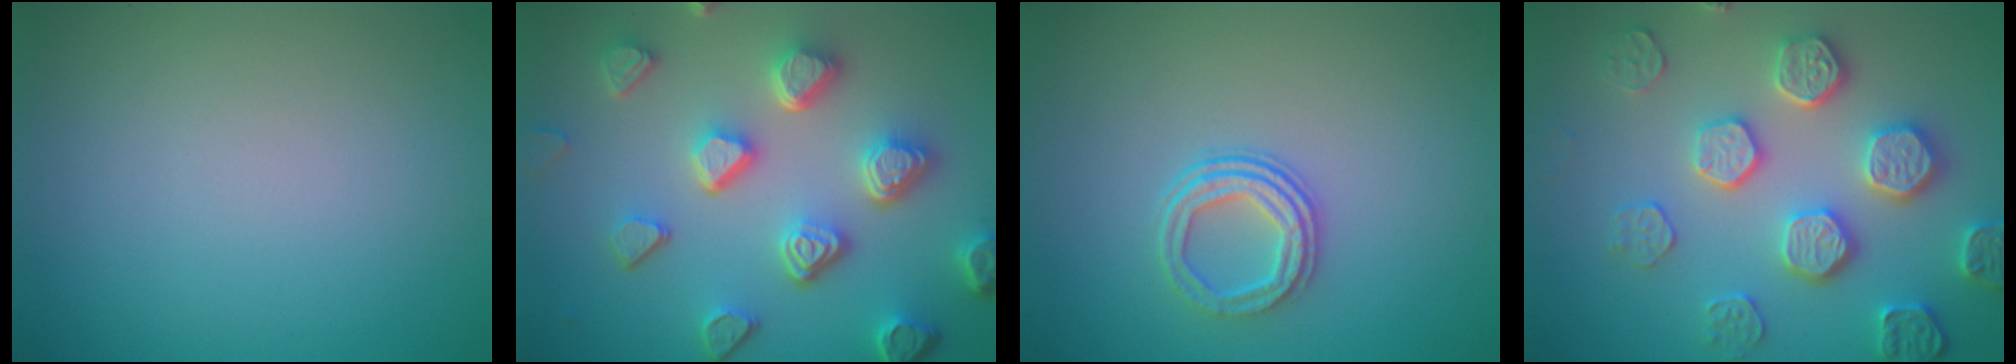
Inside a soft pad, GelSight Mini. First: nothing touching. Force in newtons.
{"total": 6.7, "press": 5.3, "slide": 4.2}
{"total": 3.0, "press": 2.4, "slide": 1.7}
{"total": 5.0, "press": 4.9, "slide": 1.2}